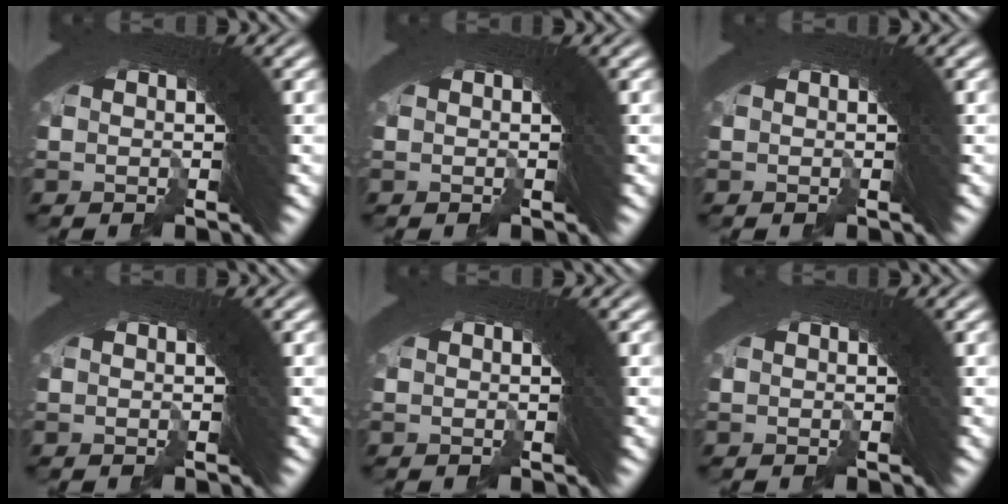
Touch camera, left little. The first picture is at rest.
{"total": 0.0}
{"total": 0.0}
{"total": 0.0}
{"total": 0.0}
{"total": 0.0}